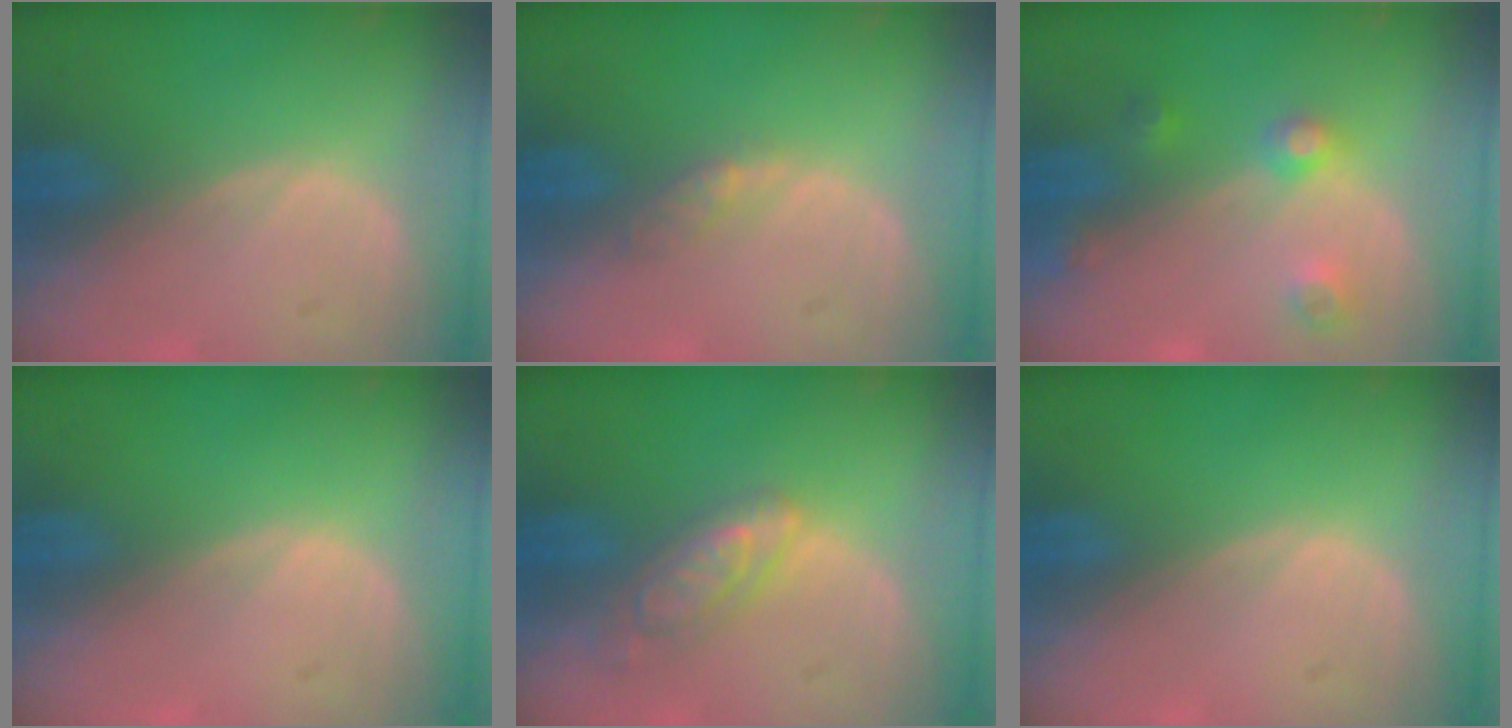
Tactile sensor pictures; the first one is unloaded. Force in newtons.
{"total": 2.2, "press": 1.9, "slide": 1.2}
{"total": 4.4, "press": 3.9, "slide": 2.1}
{"total": 0.0}
{"total": 6.2, "press": 5.5, "slide": 2.9}
{"total": 0.0}